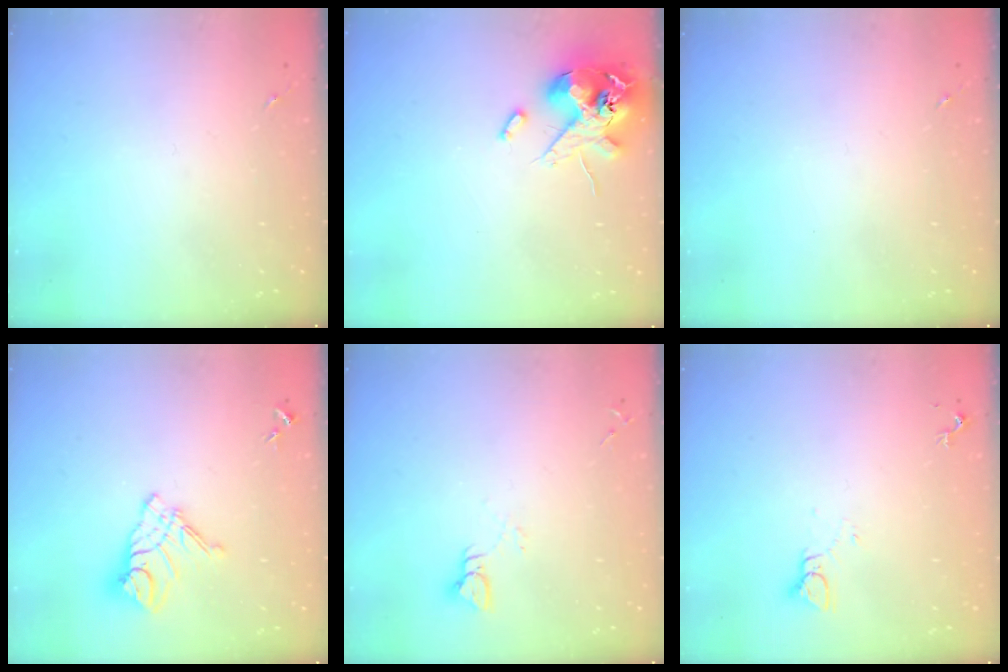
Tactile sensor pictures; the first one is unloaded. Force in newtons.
{"total": 14.1, "press": 13.9, "slide": 2.5}
{"total": 0.0}
{"total": 12.6, "press": 12.5, "slide": 1.3}
{"total": 3.8, "press": 3.8, "slide": 0.5}
{"total": 3.2, "press": 3.2, "slide": 0.2}